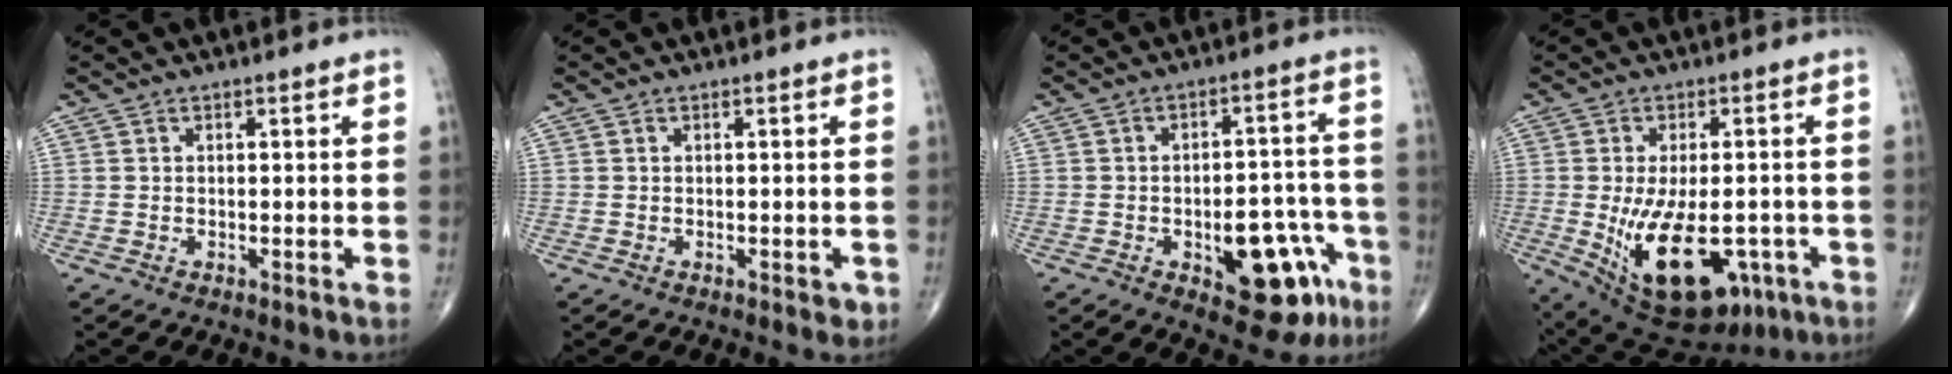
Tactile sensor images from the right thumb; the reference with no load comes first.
{"total": 1.6, "force": [-0.4, 0.9, 1.2], "torque": [-0.006, 0.000, -0.004]}
{"total": 15.1, "force": [-6.4, 7.2, 11.6], "torque": [-0.113, 0.046, -0.073]}
{"total": 18.3, "force": [-5.3, 9.7, 14.7], "torque": [-0.247, -0.006, -0.054]}